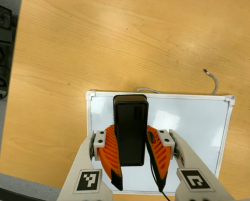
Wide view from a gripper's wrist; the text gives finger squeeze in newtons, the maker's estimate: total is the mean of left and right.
{"total": 7.8, "left": 6.9, "right": 8.7}